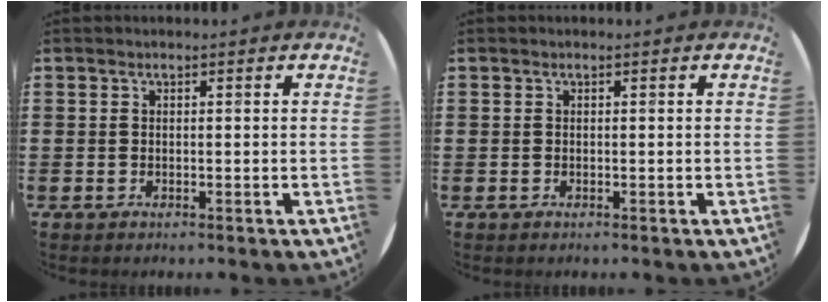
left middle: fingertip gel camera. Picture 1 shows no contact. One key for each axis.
{"total": 0.0}